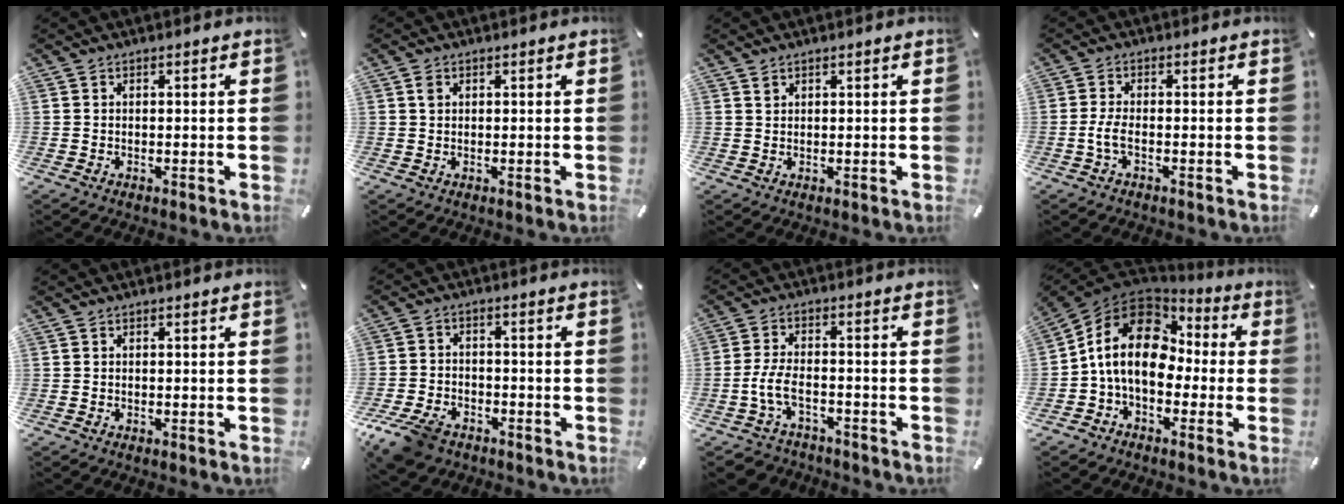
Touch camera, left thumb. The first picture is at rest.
{"total": 1.2, "force": [0.5, 0.9, 0.6], "torque": [-0.004, 0.000, 0.008]}
{"total": 1.0, "force": [0.8, 0.7, 0.2], "torque": [0.003, -0.004, 0.014]}
{"total": 3.4, "force": [-1.2, 1.1, 3.0], "torque": [-0.067, 0.000, -0.025]}
{"total": 0.0}
{"total": 8.3, "force": [-5.8, 4.8, 3.5], "torque": [-0.082, 0.023, -0.109]}
{"total": 7.1, "force": [-3.4, 4.0, 4.8], "torque": [-0.113, 0.012, -0.066]}
{"total": 15.1, "force": [-0.7, 11.3, 10.0], "torque": [-0.226, 0.027, -0.018]}